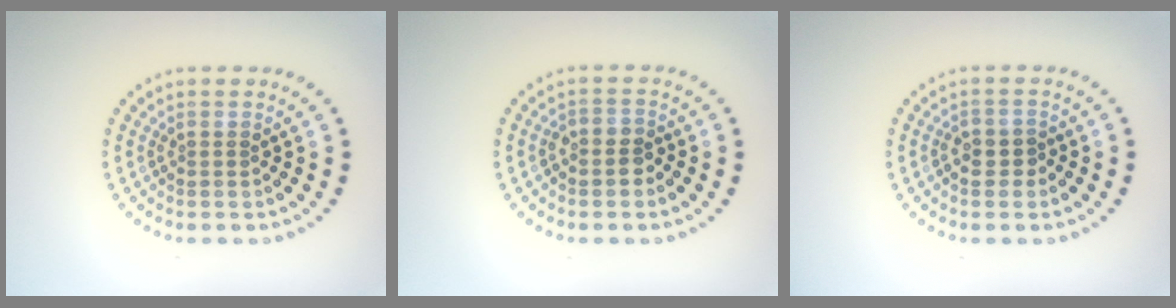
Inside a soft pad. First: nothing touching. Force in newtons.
{"total": 1.9, "press": 1.7, "slide": 0.8}
{"total": 1.5, "press": 1.4, "slide": 0.6}